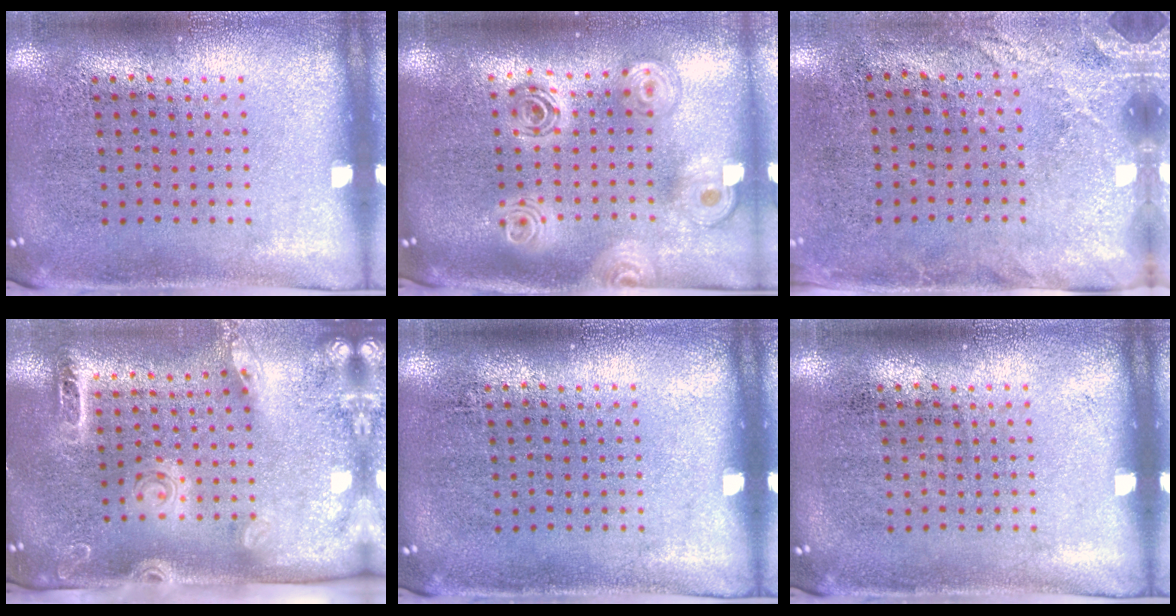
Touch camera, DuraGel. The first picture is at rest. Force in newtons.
{"total": 2.3, "press": 1.8, "slide": 1.4}
{"total": 2.7, "press": 2.1, "slide": 1.7}
{"total": 2.7, "press": 2.0, "slide": 1.8}
{"total": 0.0}
{"total": 0.0}